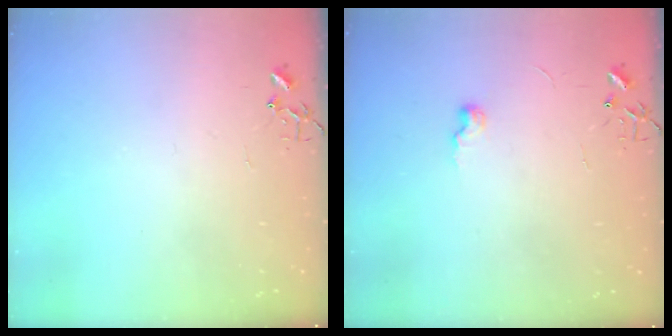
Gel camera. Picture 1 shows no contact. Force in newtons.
{"total": 5.9, "press": 5.9, "slide": 0.6}